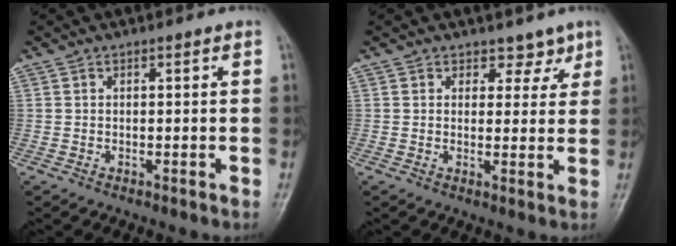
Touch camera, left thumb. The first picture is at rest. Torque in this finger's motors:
{"motor_torque": [-0.26, -0.10, -0.01, 0.04, -0.04]}